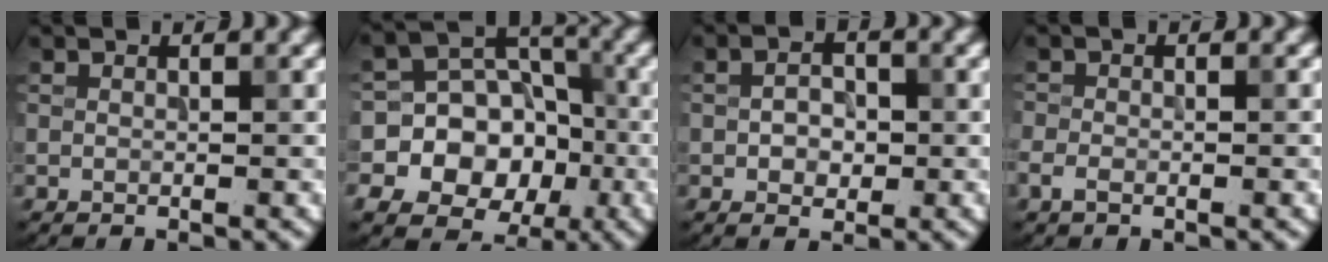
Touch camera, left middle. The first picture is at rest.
{"total": 13.5, "force": [-4.0, 12.4, 3.8], "torque": [-0.102, -0.004, -0.073]}
{"total": 2.4, "force": [-0.2, 1.7, 1.7], "torque": [-0.028, 0.001, -0.007]}
{"total": 2.3, "force": [-1.1, 1.1, 1.7], "torque": [-0.031, -0.001, -0.026]}